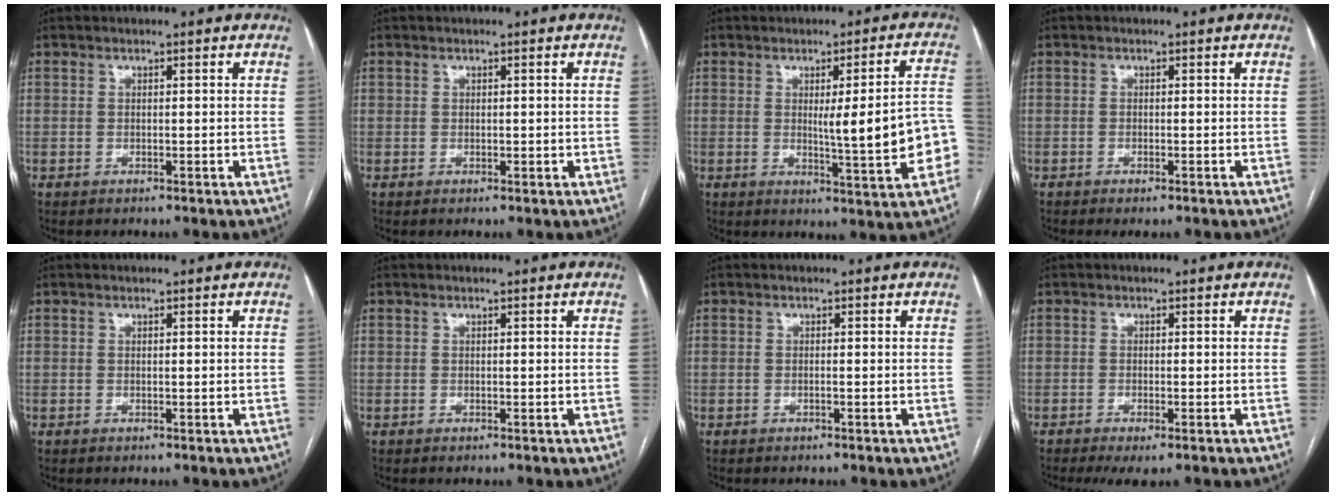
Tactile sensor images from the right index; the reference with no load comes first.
{"total": 0.8, "force": [0.1, 0.7, 0.5], "torque": [-0.005, 0.002, 0.003]}
{"total": 11.5, "force": [-1.5, 1.6, 11.3], "torque": [-0.136, 0.010, -0.015]}
{"total": 1.0, "force": [-0.7, 0.0, 0.7], "torque": [-0.013, -0.003, -0.011]}
{"total": 0.0}
{"total": 0.0}
{"total": 0.0}
{"total": 3.1, "force": [-1.9, 0.6, 2.3], "torque": [-0.037, -0.008, -0.029]}